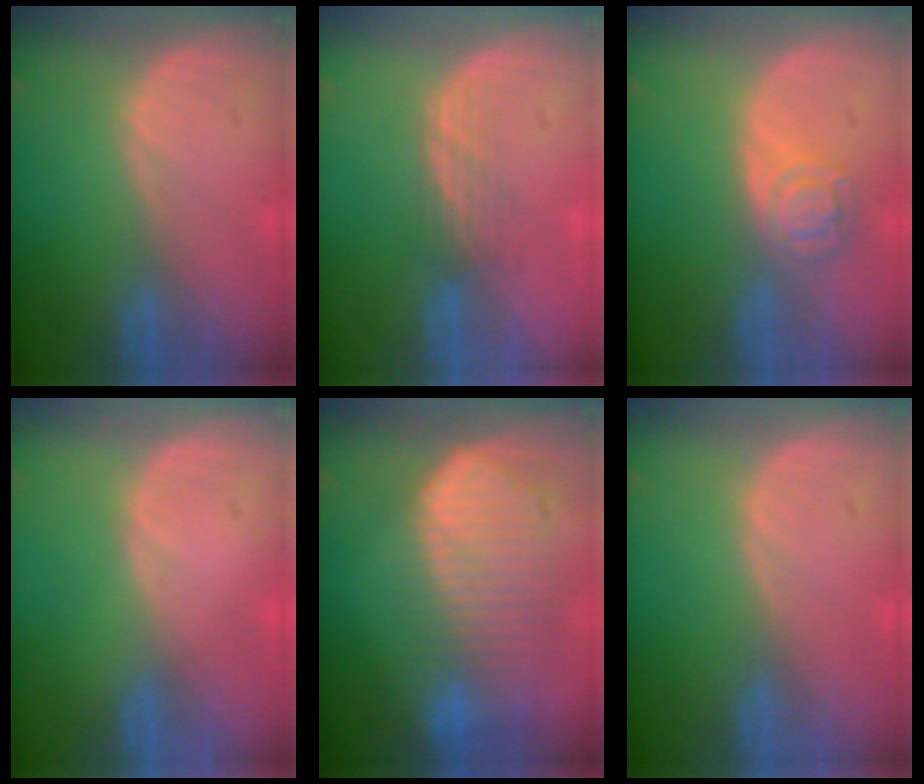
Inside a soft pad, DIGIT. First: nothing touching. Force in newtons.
{"total": 2.8, "press": 2.5, "slide": 1.2}
{"total": 5.2, "press": 4.6, "slide": 2.4}
{"total": 0.0}
{"total": 10.3, "press": 8.8, "slide": 5.2}
{"total": 0.0}